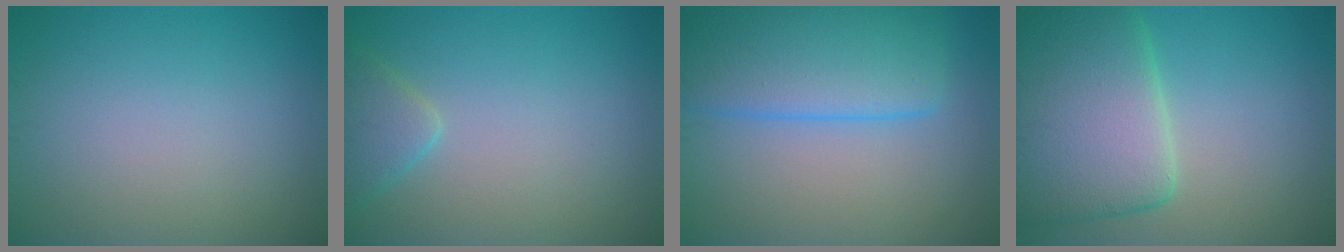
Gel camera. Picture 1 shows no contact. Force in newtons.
{"total": 2.5, "press": 2.5, "slide": 0.2}
{"total": 7.9, "press": 7.8, "slide": 0.5}
{"total": 9.6, "press": 9.5, "slide": 1.1}